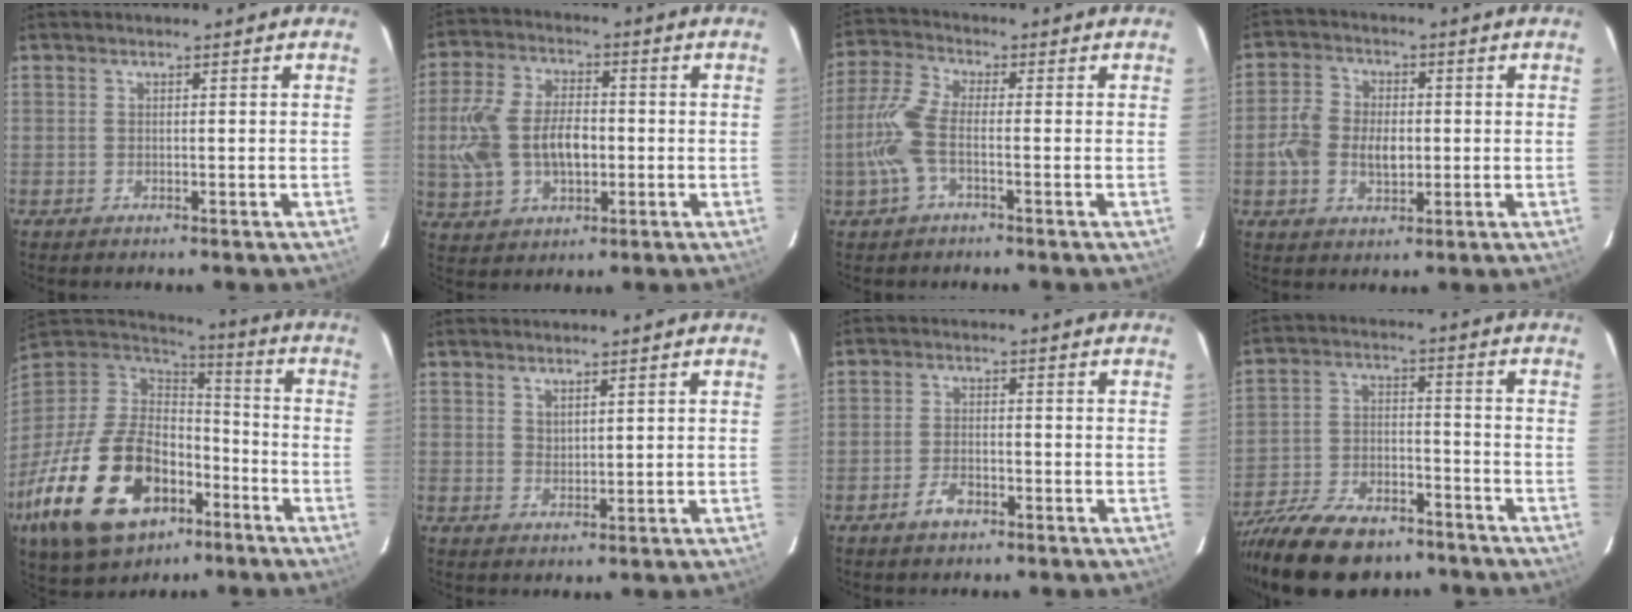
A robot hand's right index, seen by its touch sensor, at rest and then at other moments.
{"total": 13.1, "force": [-0.9, 8.4, 10.1], "torque": [-0.215, 0.013, -0.010]}
{"total": 7.5, "force": [-2.0, 2.5, 6.8], "torque": [-0.161, 0.009, -0.042]}
{"total": 7.4, "force": [-0.9, 5.3, 5.0], "torque": [-0.104, 0.015, -0.015]}
{"total": 29.7, "force": [-14.0, 17.8, 19.1], "torque": [-0.412, -0.021, -0.225]}
{"total": 2.1, "force": [1.7, 0.7, 0.9], "torque": [-0.014, -0.001, 0.031]}
{"total": 3.5, "force": [-2.2, 1.8, 2.1], "torque": [-0.048, 0.002, -0.040]}
{"total": 20.6, "force": [-15.8, 8.8, 9.8], "torque": [-0.217, -0.012, -0.252]}